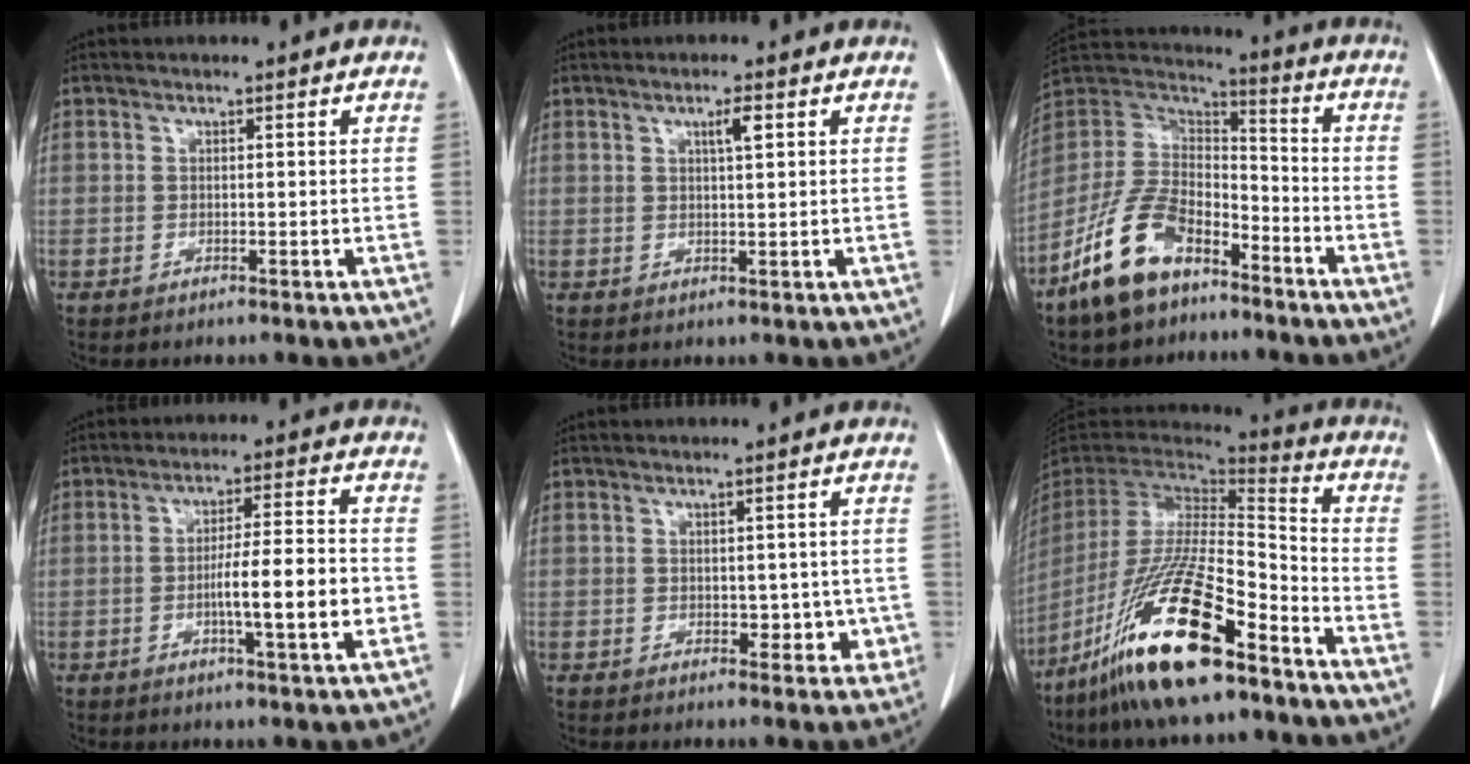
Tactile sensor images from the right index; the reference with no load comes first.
{"total": 2.2, "force": [1.0, 0.2, 2.0], "torque": [-0.036, -0.001, 0.016]}
{"total": 14.7, "force": [-9.4, 7.2, 8.8], "torque": [-0.191, 0.012, -0.184]}
{"total": 9.9, "force": [-2.1, 0.6, 9.7], "torque": [-0.155, 0.004, -0.035]}
{"total": 4.0, "force": [-0.4, 2.7, 3.0], "torque": [-0.024, 0.007, 0.004]}
{"total": 20.8, "force": [-13.3, 3.4, 15.7], "torque": [-0.317, -0.045, -0.250]}